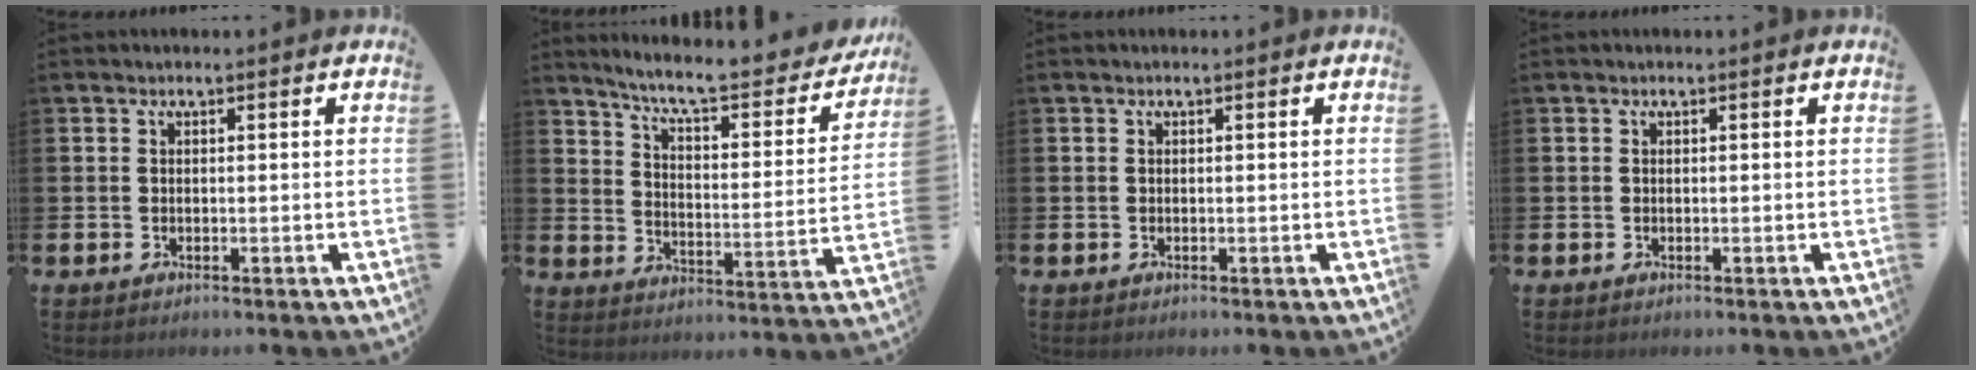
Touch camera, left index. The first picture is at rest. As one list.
[{"total": 7.8, "force": [7.0, 1.2, 3.3], "torque": [-0.082, -0.053, 0.113]}, {"total": 0.0}, {"total": 0.0}]